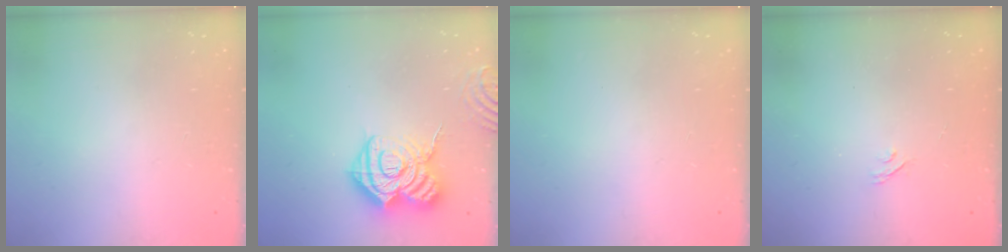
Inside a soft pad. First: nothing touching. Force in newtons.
{"total": 17.2, "press": 17.2, "slide": 1.5}
{"total": 0.0}
{"total": 2.2, "press": 1.9, "slide": 1.1}